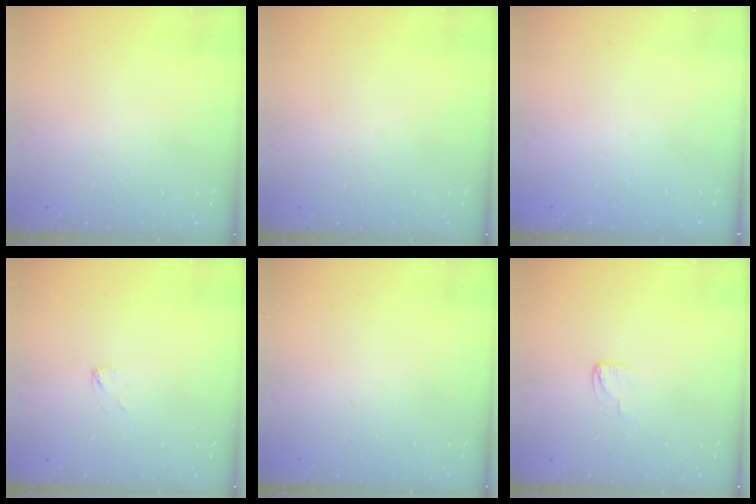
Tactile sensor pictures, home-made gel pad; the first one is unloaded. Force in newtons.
{"total": 0.0}
{"total": 0.0}
{"total": 1.9, "press": 1.9, "slide": 0.1}
{"total": 0.0}
{"total": 3.2, "press": 3.2, "slide": 0.2}